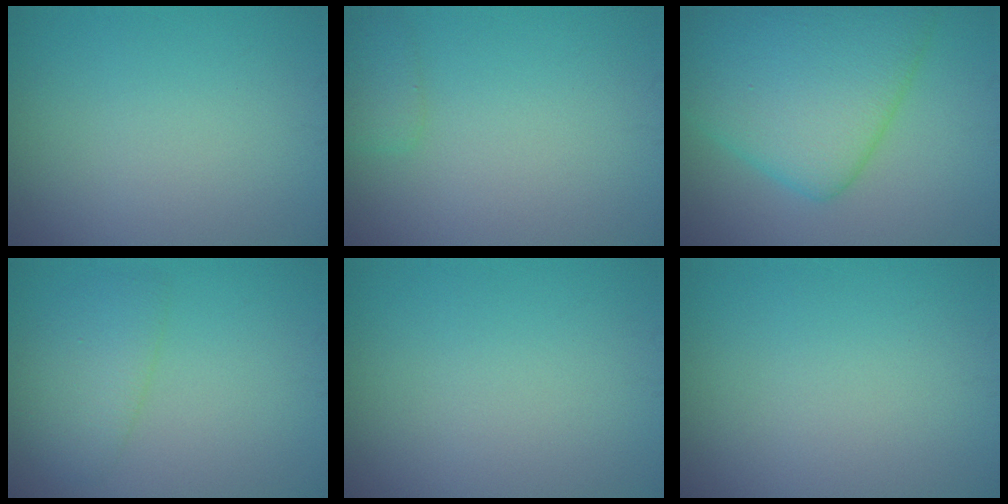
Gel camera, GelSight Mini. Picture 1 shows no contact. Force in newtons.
{"total": 1.3, "press": 1.3, "slide": 0.0}
{"total": 9.3, "press": 9.3, "slide": 0.1}
{"total": 2.7, "press": 2.7, "slide": 0.3}
{"total": 0.0}
{"total": 0.0}